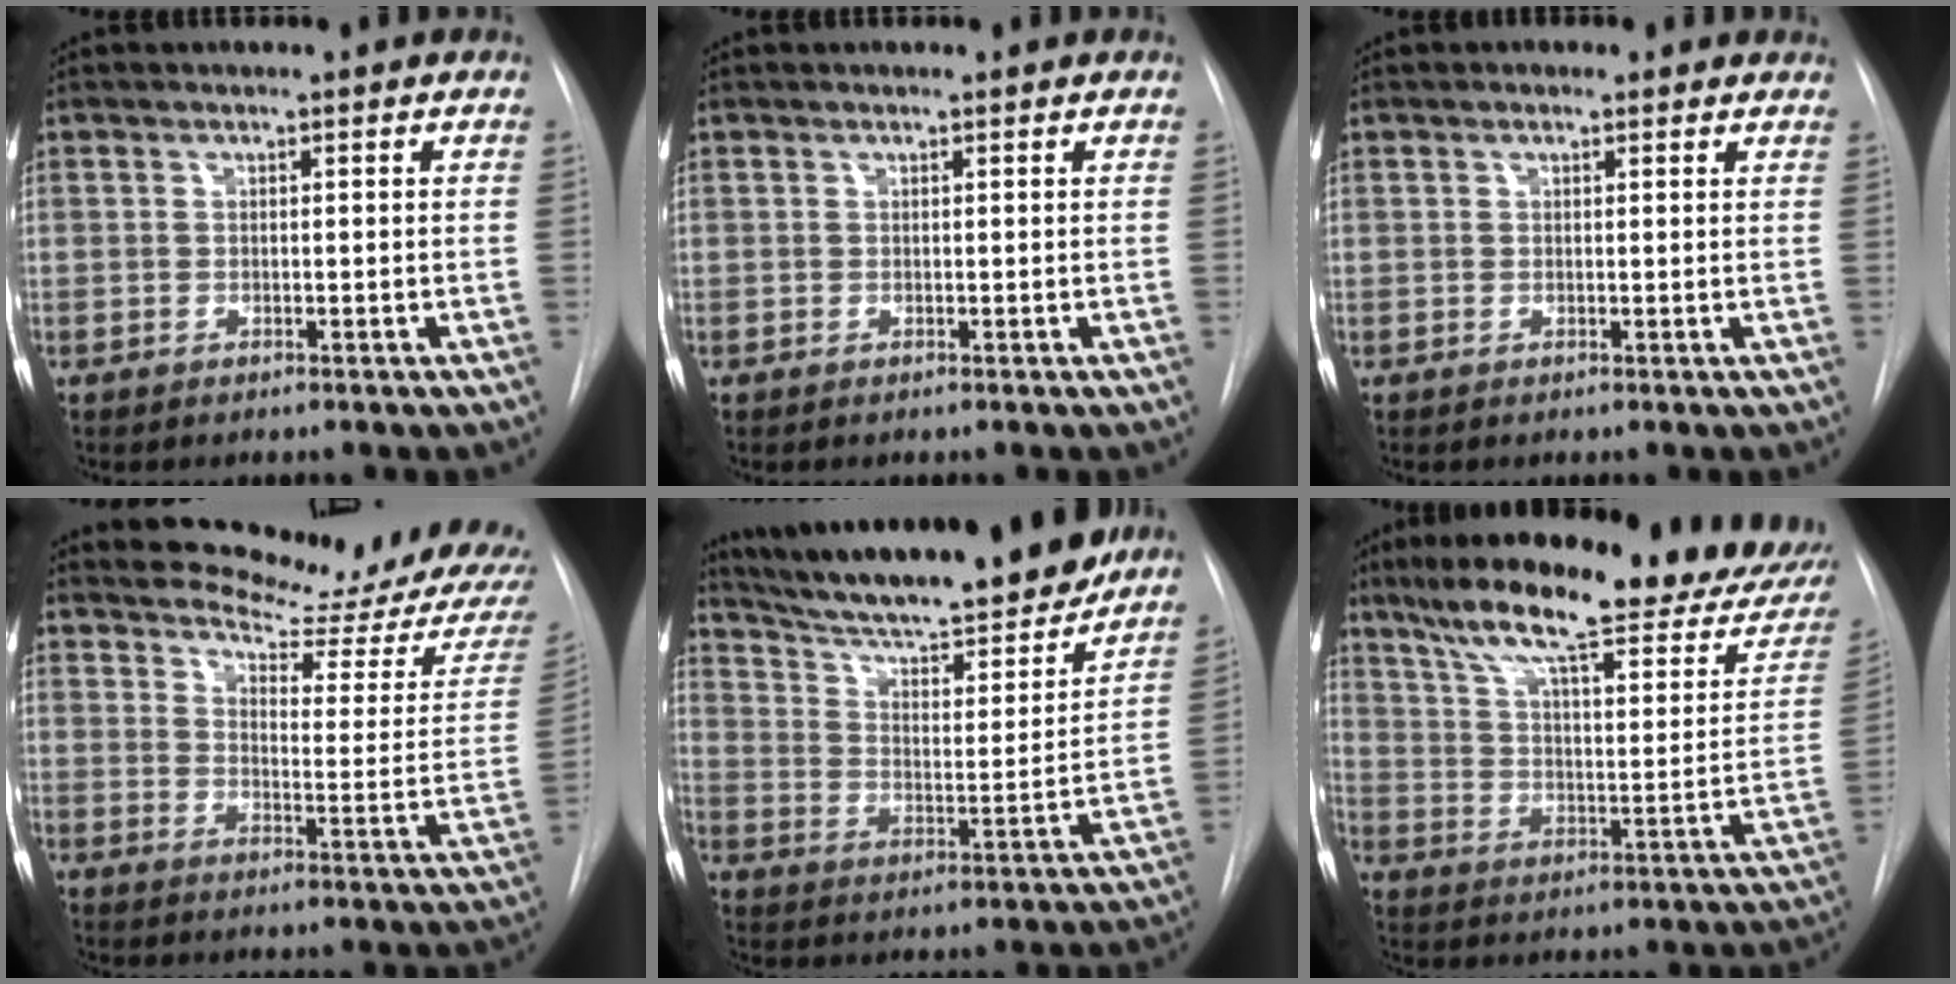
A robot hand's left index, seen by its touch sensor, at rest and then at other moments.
{"total": 0.0}
{"total": 1.4, "force": [1.0, 0.8, 0.5], "torque": [-0.009, 0.007, 0.009]}
{"total": 16.3, "force": [15.6, 1.1, 4.5], "torque": [-0.055, -0.094, 0.185]}
{"total": 23.8, "force": [20.8, 3.5, 11.1], "torque": [-0.186, -0.015, 0.304]}
{"total": 29.6, "force": [22.5, 6.3, 18.3], "torque": [-0.264, -0.006, 0.303]}